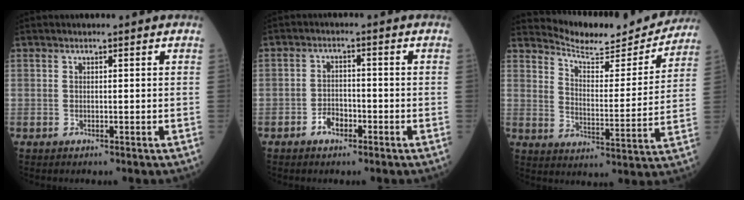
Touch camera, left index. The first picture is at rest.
{"total": 3.0, "force": [-1.9, 1.7, 1.6], "torque": [-0.028, 0.003, -0.034]}
{"total": 14.6, "force": [14.1, 2.3, 2.6], "torque": [-0.041, -0.025, 0.193]}